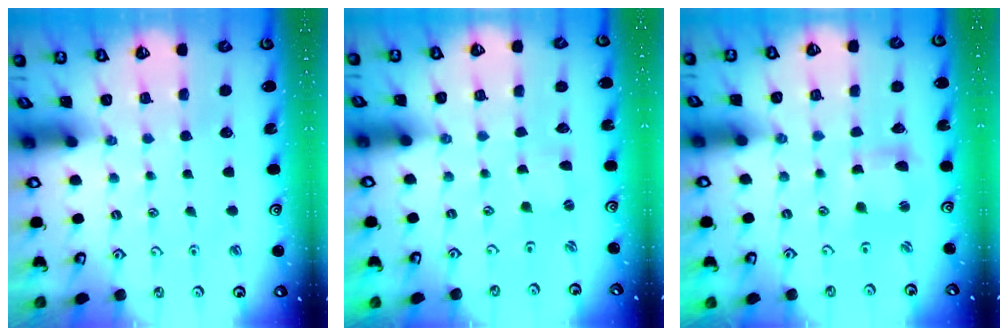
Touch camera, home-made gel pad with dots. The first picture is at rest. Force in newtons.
{"total": 1.4, "press": 1.4, "slide": 0.3}
{"total": 4.2, "press": 4.1, "slide": 0.5}